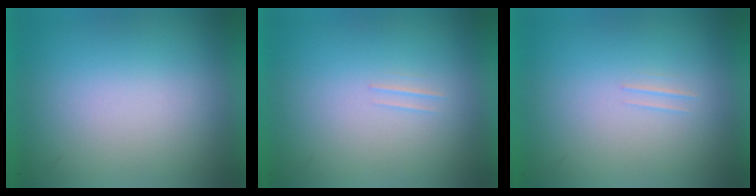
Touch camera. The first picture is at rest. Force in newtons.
{"total": 1.1}
{"total": 1.1}